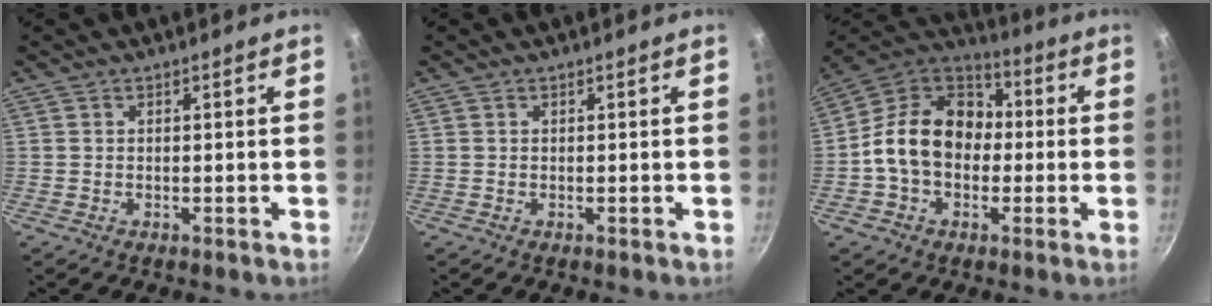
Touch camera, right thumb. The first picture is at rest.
{"total": 0.0}
{"total": 16.8, "force": [-0.8, 12.8, 10.9], "torque": [-0.146, 0.044, -0.034]}